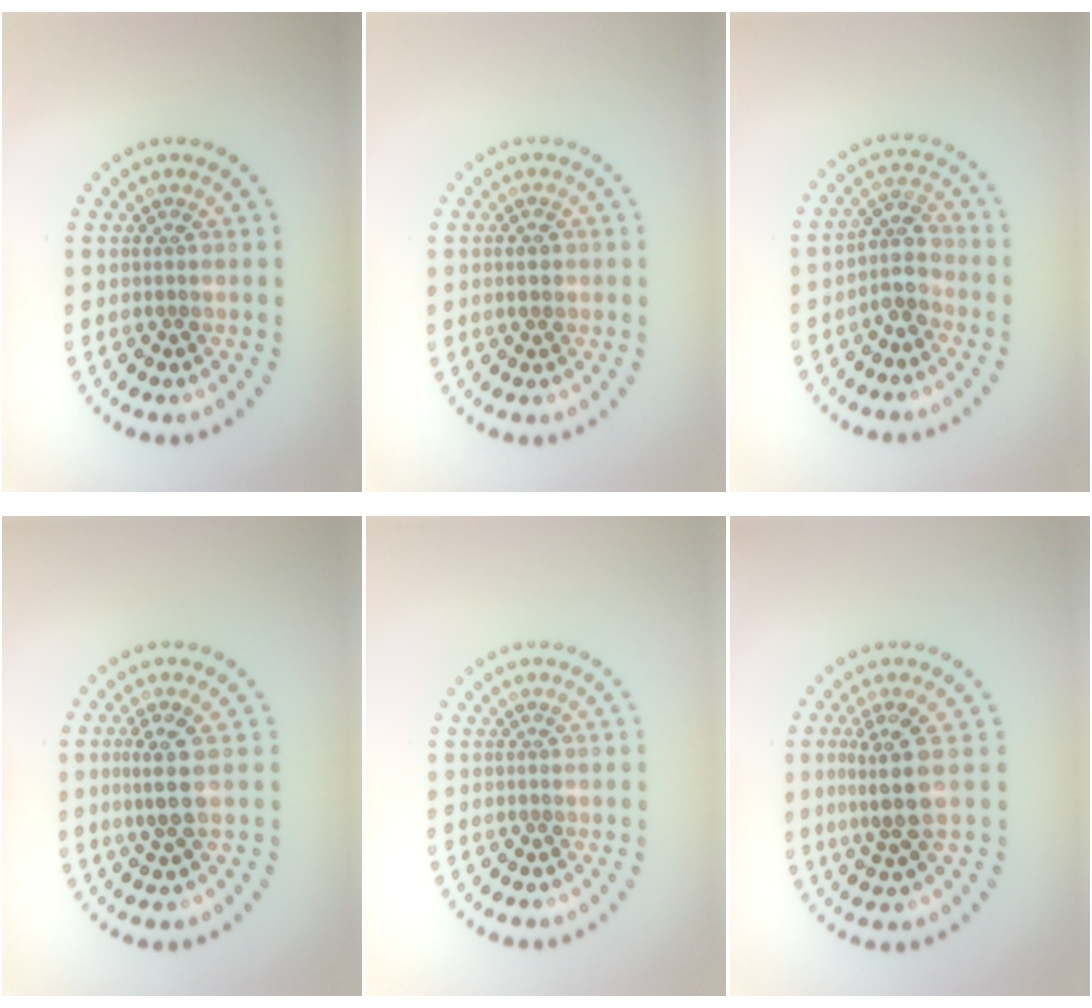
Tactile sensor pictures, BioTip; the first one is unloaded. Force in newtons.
{"total": 1.6, "press": 1.6, "slide": 0.2}
{"total": 3.0, "press": 2.4, "slide": 1.8}
{"total": 3.0, "press": 2.7, "slide": 1.2}
{"total": 0.0}
{"total": 4.1, "press": 3.4, "slide": 2.3}